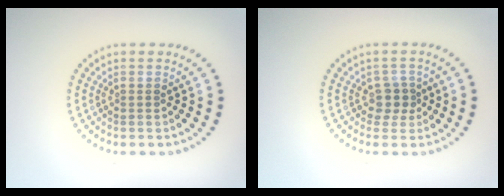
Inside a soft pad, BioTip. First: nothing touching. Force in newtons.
{"total": 1.9, "press": 1.5, "slide": 1.1}